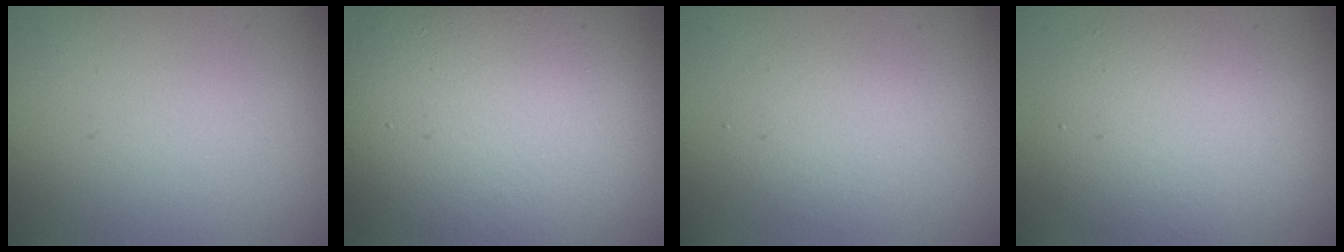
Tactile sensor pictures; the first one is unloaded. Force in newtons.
{"total": 14.7, "press": 14.7, "slide": 0.9}
{"total": 2.4, "press": 2.4, "slide": 0.3}
{"total": 5.6, "press": 5.6, "slide": 0.1}